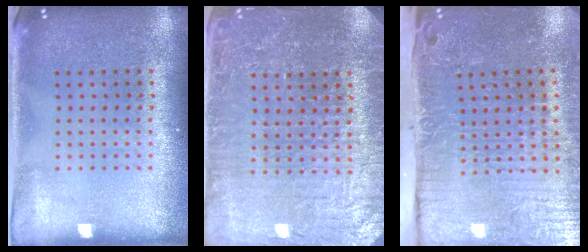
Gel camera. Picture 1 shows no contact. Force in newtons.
{"total": 4.4, "press": 4.2, "slide": 1.4}
{"total": 5.4, "press": 4.4, "slide": 3.1}